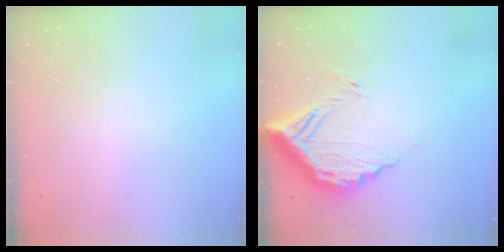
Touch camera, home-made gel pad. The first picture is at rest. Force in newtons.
{"total": 12.3, "press": 12.3, "slide": 1.0}